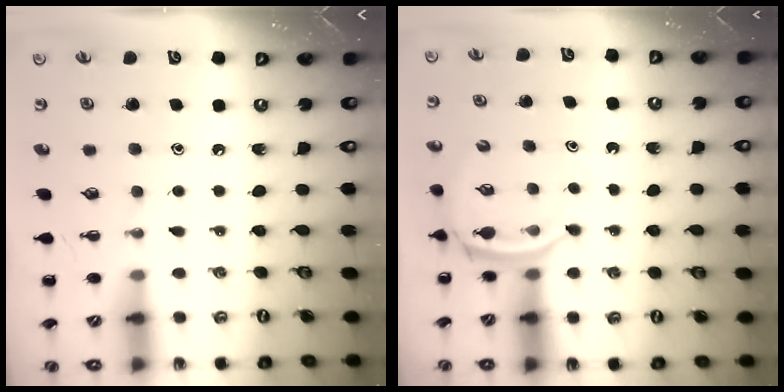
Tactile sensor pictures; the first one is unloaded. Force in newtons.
{"total": 4.0, "press": 3.8, "slide": 1.3}